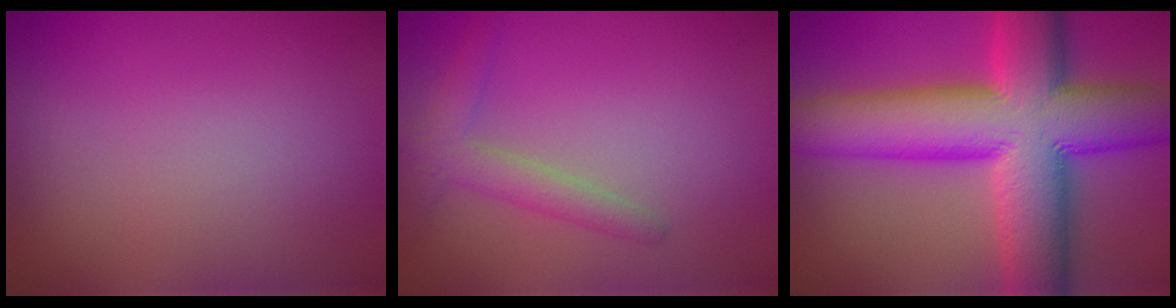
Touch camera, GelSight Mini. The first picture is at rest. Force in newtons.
{"total": 2.6, "press": 2.5, "slide": 0.1}
{"total": 14.9, "press": 14.9, "slide": 0.5}